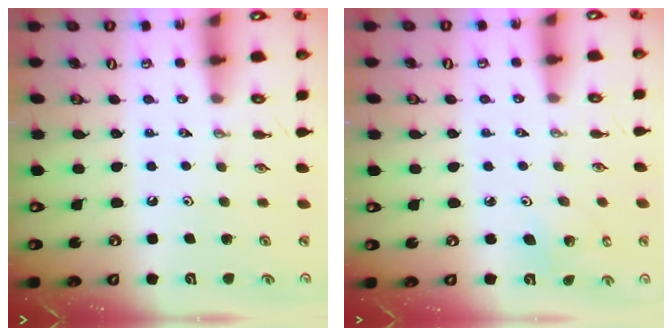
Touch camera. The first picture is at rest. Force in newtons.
{"total": 4.1, "press": 4.1, "slide": 0.2}